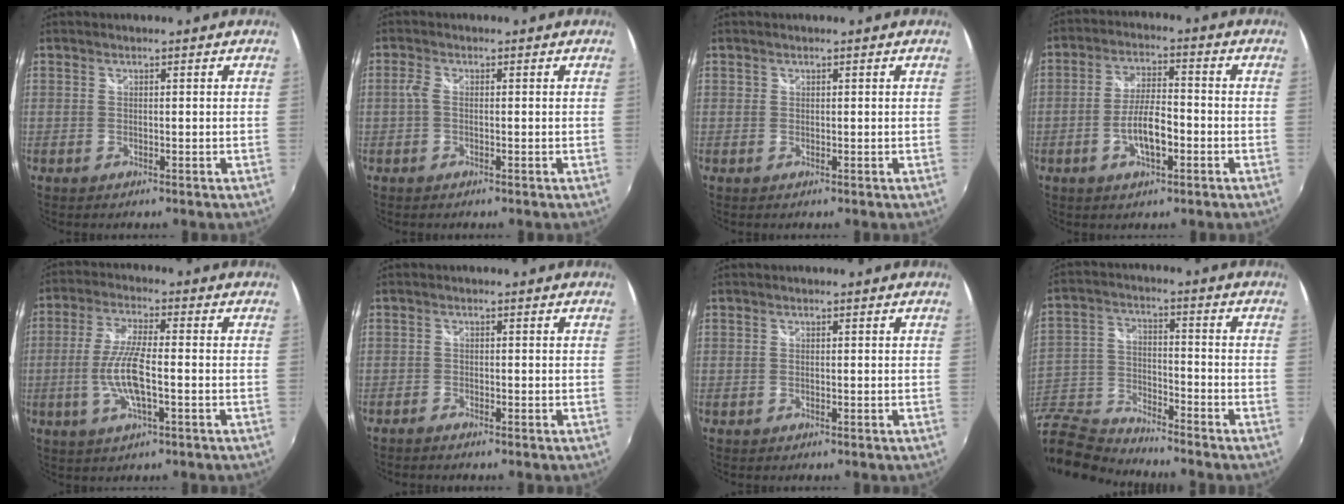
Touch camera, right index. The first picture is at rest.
{"total": 1.7, "force": [-0.2, 0.8, 1.4], "torque": [-0.033, 0.004, -0.008]}
{"total": 0.0}
{"total": 7.2, "force": [-2.6, 2.3, 6.3], "torque": [-0.124, 0.002, -0.044]}
{"total": 9.1, "force": [-2.1, 1.8, 8.7], "torque": [-0.179, -0.003, -0.041]}
{"total": 1.2, "force": [-1.1, 0.3, 0.4], "torque": [-0.016, -0.004, -0.024]}
{"total": 0.0}
{"total": 14.9, "force": [-13.0, 4.6, 5.5], "torque": [-0.147, -0.013, -0.260]}